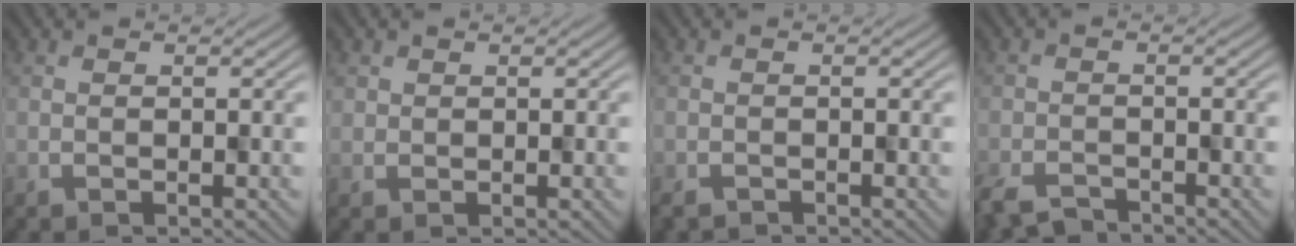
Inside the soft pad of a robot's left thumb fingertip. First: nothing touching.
{"total": 0.9, "force": [0.3, 0.8, -0.3], "torque": [0.004, -0.002, 0.006]}
{"total": 1.8, "force": [-1.7, 0.5, 0.3], "torque": [-0.008, -0.007, -0.030]}
{"total": 4.5, "force": [-4.0, 1.7, 1.3], "torque": [-0.026, -0.008, -0.078]}